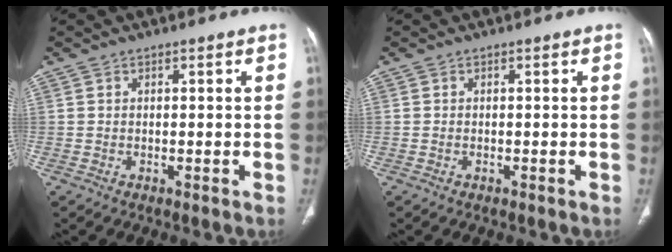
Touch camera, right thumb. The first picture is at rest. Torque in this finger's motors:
{"motor_torque": [0.28, -0.28, -0.40, -0.11, 0.03]}